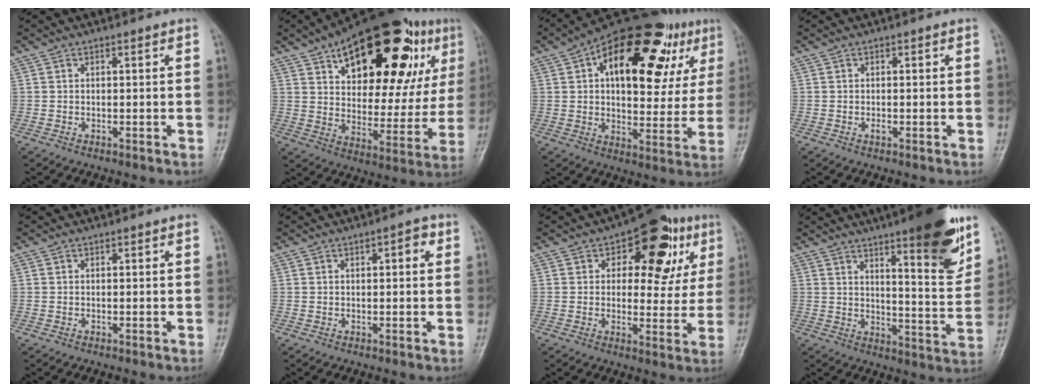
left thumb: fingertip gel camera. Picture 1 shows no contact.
{"total": 31.0, "force": [14.3, 14.2, 23.6], "torque": [-0.302, 0.003, 0.213]}
{"total": 27.5, "force": [11.2, 13.4, 21.3], "torque": [-0.262, 0.016, 0.159]}
{"total": 0.6, "force": [-0.3, 0.4, 0.3], "torque": [-0.003, -0.001, -0.008]}
{"total": 0.0}
{"total": 2.6, "force": [0.9, 1.1, 2.2], "torque": [-0.024, 0.003, 0.009]}
{"total": 14.4, "force": [5.5, 8.5, 10.3], "torque": [-0.070, 0.000, 0.066]}
{"total": 15.6, "force": [9.5, 3.0, 12.0], "torque": [-0.141, -0.060, 0.139]}